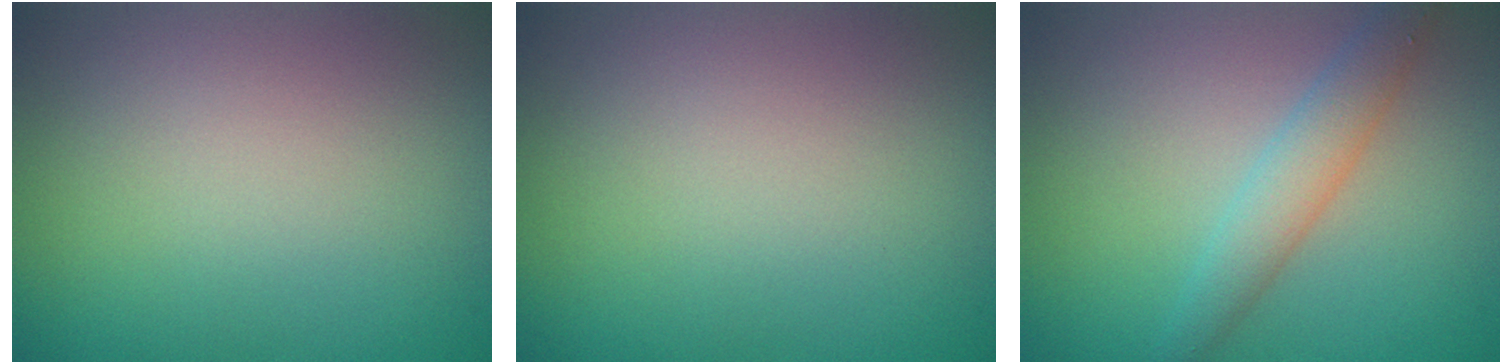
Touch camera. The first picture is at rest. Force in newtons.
{"total": 0.0}
{"total": 2.8, "press": 2.8, "slide": 0.0}